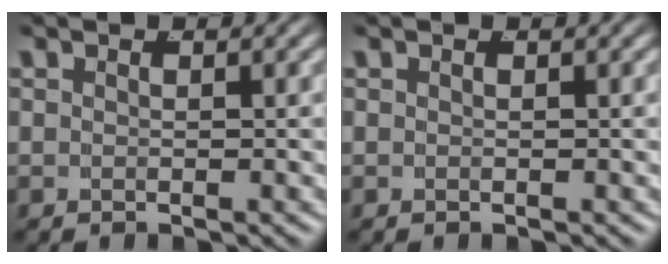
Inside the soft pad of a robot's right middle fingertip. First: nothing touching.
{"total": 0.0}